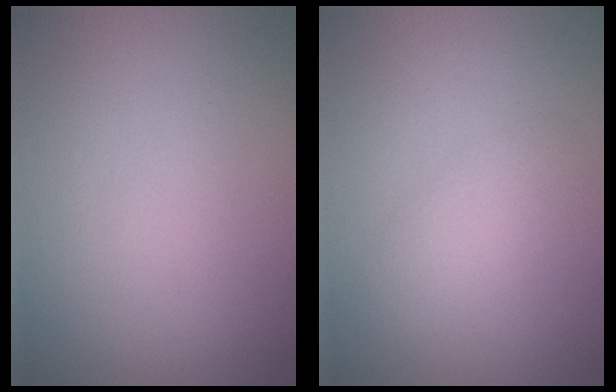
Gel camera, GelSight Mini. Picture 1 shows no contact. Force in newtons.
{"total": 2.4, "press": 2.4, "slide": 0.1}